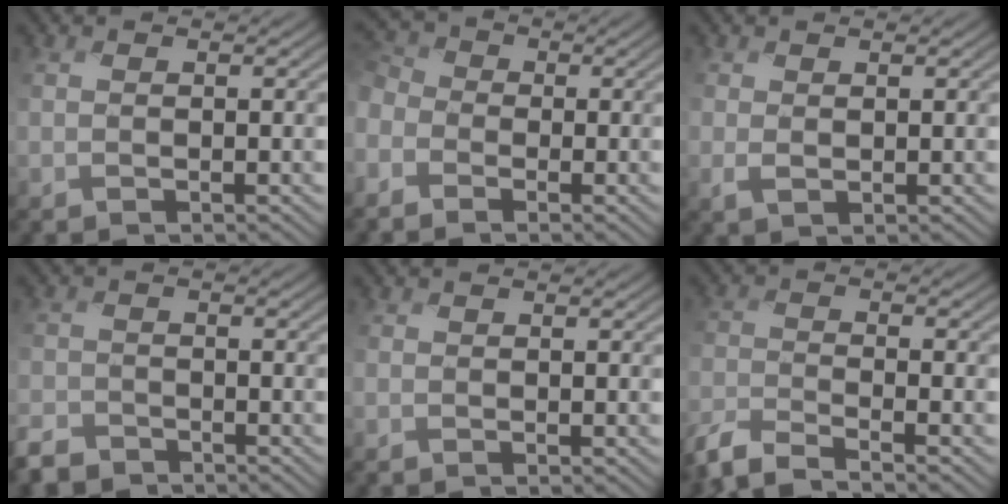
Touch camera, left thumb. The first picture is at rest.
{"total": 5.7, "force": [-2.4, 4.4, 2.8], "torque": [-0.103, -0.006, -0.054]}
{"total": 1.6, "force": [0.4, 1.1, 1.1], "torque": [-0.028, 0.001, 0.009]}
{"total": 4.0, "force": [-3.5, 1.8, 0.9], "torque": [-0.021, -0.009, -0.077]}
{"total": 0.6, "force": [-0.3, 0.5, 0.0], "torque": [-0.003, -0.005, -0.008]}
{"total": 6.1, "force": [-5.2, 1.1, 2.9], "torque": [-0.064, -0.011, -0.112]}